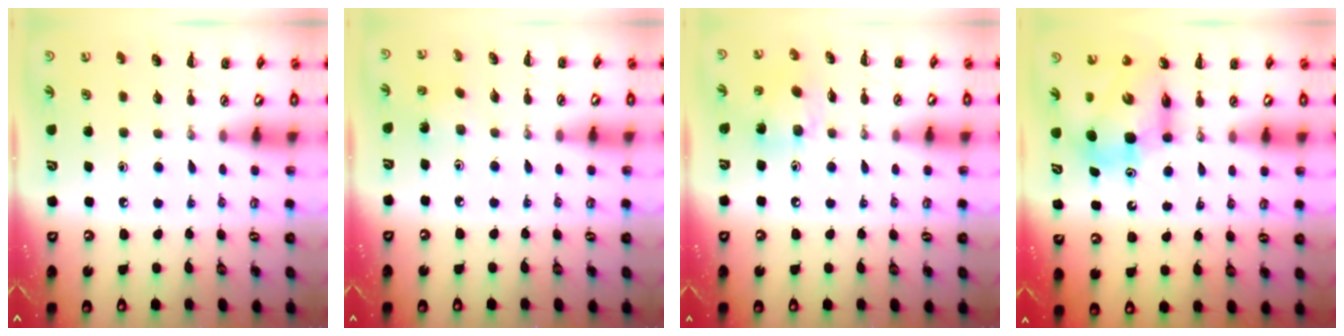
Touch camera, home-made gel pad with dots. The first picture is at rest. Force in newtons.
{"total": 1.4, "press": 1.3, "slide": 0.5}
{"total": 8.6, "press": 8.6, "slide": 1.1}
{"total": 8.5, "press": 8.1, "slide": 2.4}